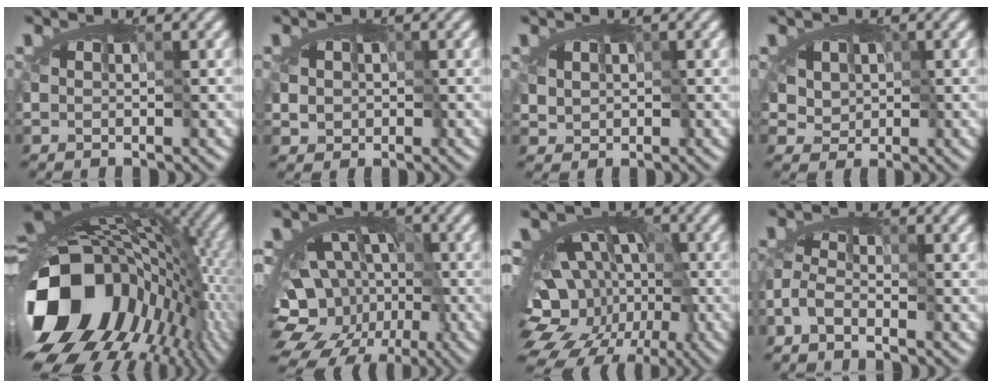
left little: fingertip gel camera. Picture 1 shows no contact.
{"total": 1.3, "force": [-0.4, 1.3, 0.1], "torque": [-0.016, -0.011, 0.019]}
{"total": 1.0, "force": [-0.2, 1.0, 0.3], "torque": [-0.017, -0.007, 0.009]}
{"total": 2.1, "force": [0.2, 2.0, 0.8], "torque": [-0.022, 0.001, 0.015]}
{"total": 16.8, "force": [-7.2, 11.4, 10.0], "torque": [-0.203, -0.030, -0.120]}
{"total": 12.6, "force": [-5.2, 9.3, 6.8], "torque": [-0.089, -0.008, -0.074]}
{"total": 14.9, "force": [-5.8, 10.7, 8.6], "torque": [-0.117, -0.014, -0.091]}
{"total": 2.8, "force": [-2.8, -0.1, 0.3], "torque": [-0.007, 0.000, -0.059]}